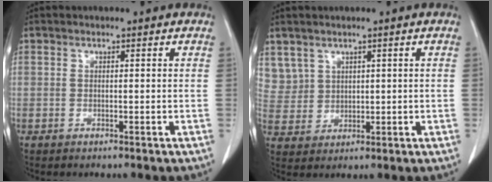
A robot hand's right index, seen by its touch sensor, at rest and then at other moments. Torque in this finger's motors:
{"motor_torque": [-0.29, 0.31, 0.04, 0.03]}